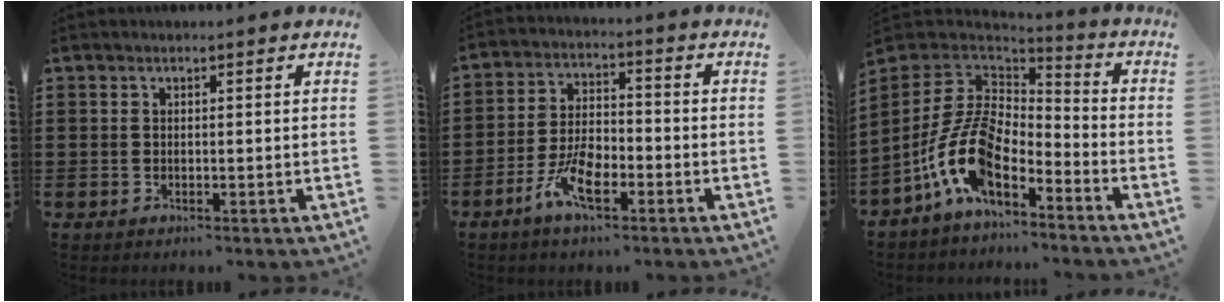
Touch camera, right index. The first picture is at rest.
{"total": 7.0, "force": [-3.8, 2.9, 5.1], "torque": [-0.115, 0.002, -0.076]}
{"total": 12.6, "force": [-6.1, 6.2, 9.2], "torque": [-0.220, -0.002, -0.126]}